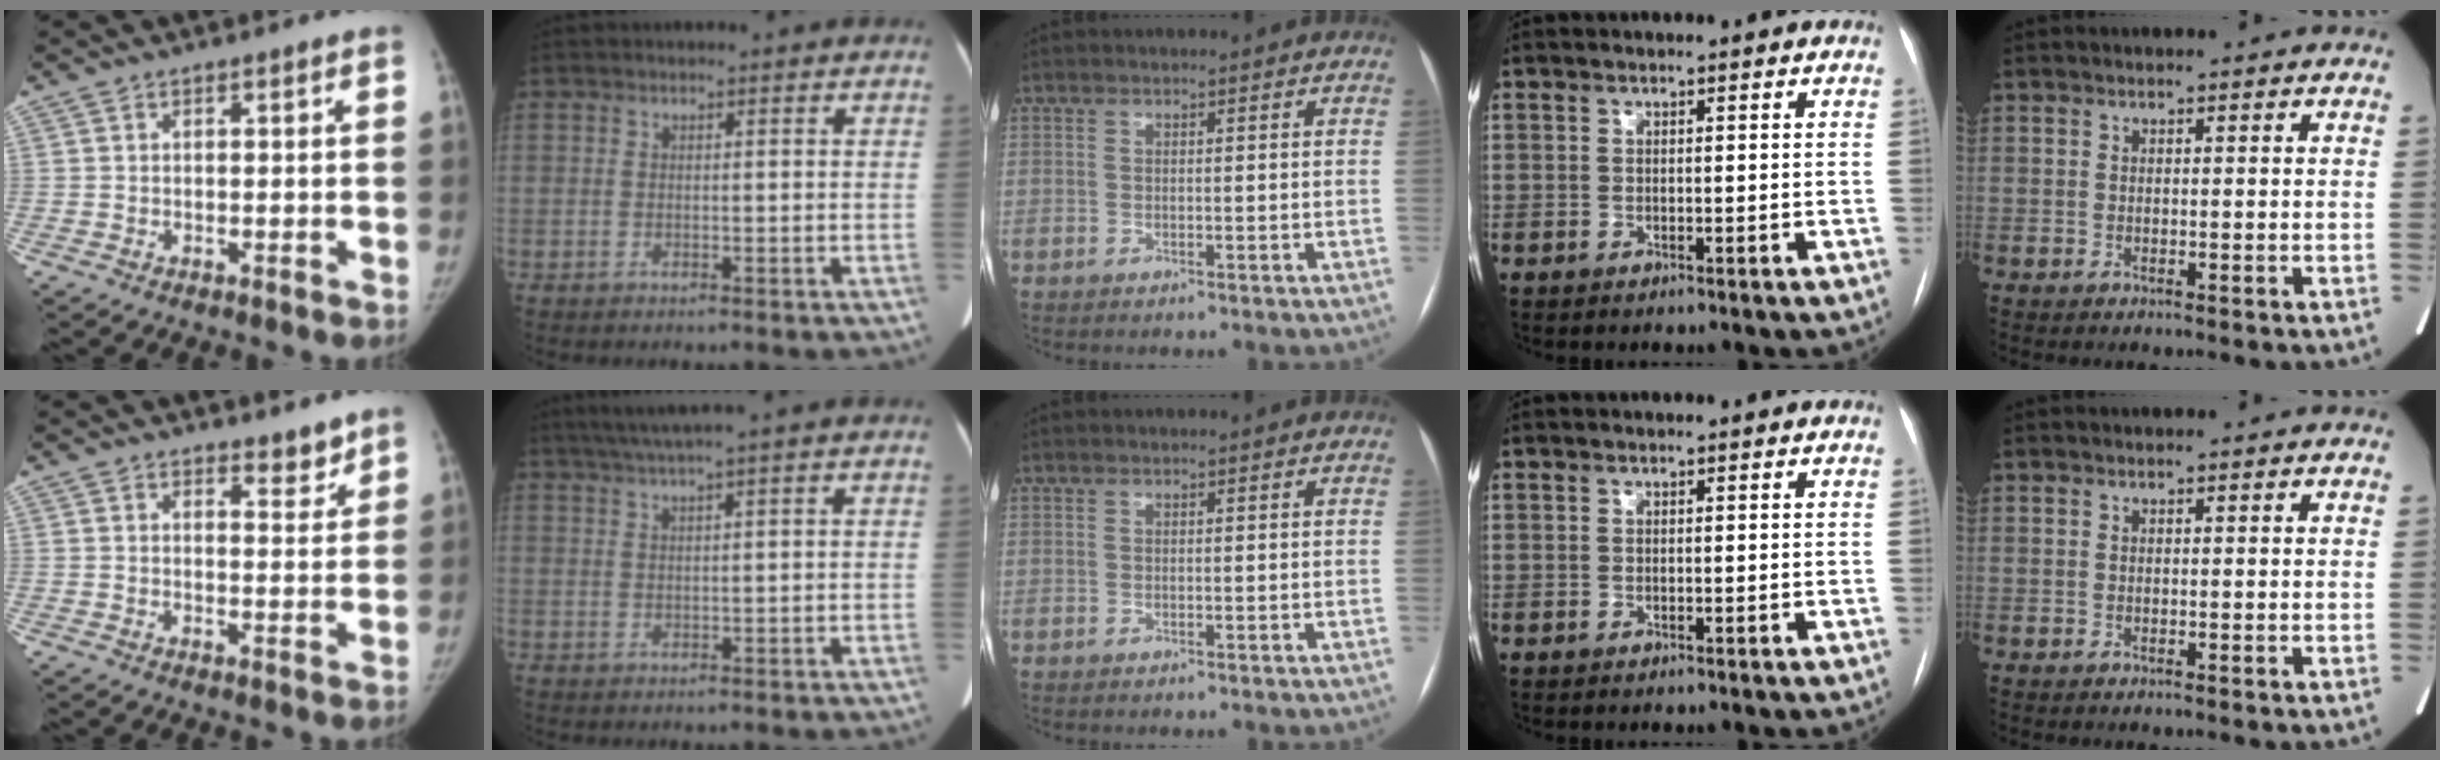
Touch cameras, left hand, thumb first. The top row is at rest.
{"thumb": {"total": 3.4, "force": [2.9, 1.4, 1.1], "torque": [0.003, -0.023, 0.041]}, "index": {"total": 3.6, "force": [2.4, -0.9, 2.5], "torque": [-0.052, 0.012, 0.050]}}